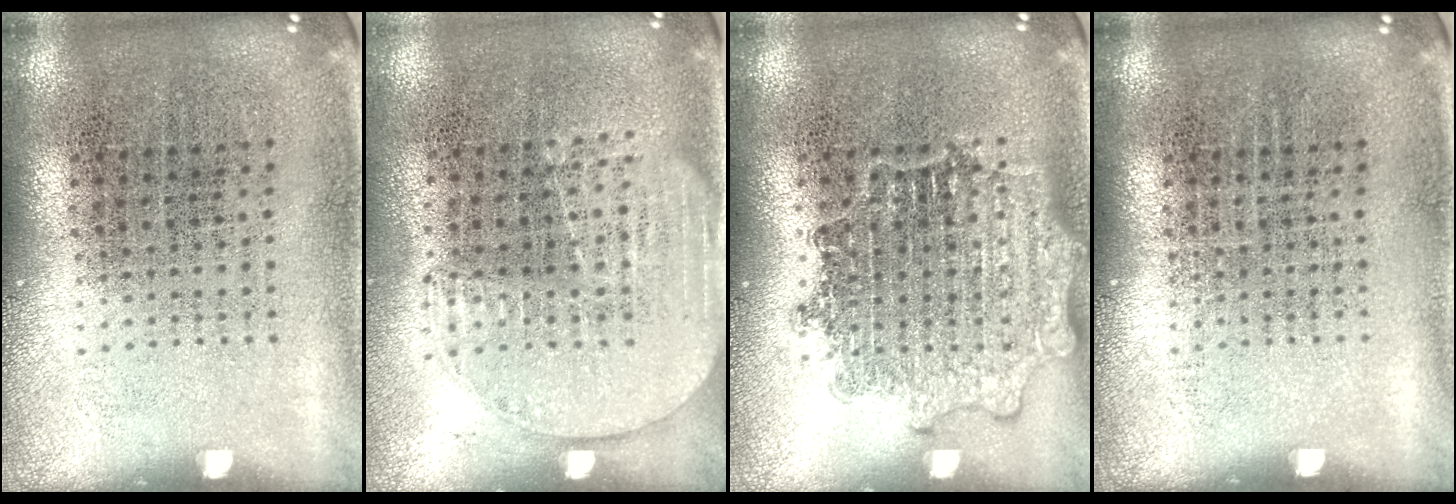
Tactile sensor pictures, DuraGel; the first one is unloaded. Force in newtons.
{"total": 1.5, "press": 1.2, "slide": 0.9}
{"total": 1.5, "press": 1.5, "slide": 0.2}
{"total": 0.0}